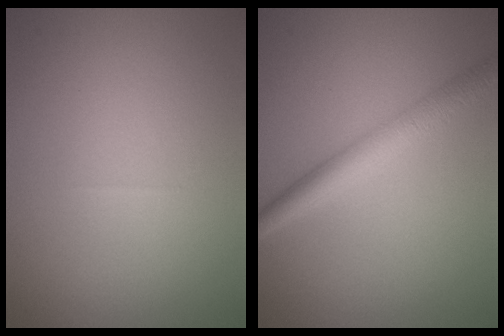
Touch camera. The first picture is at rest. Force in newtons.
{"total": 3.7, "press": 3.7, "slide": 0.1}